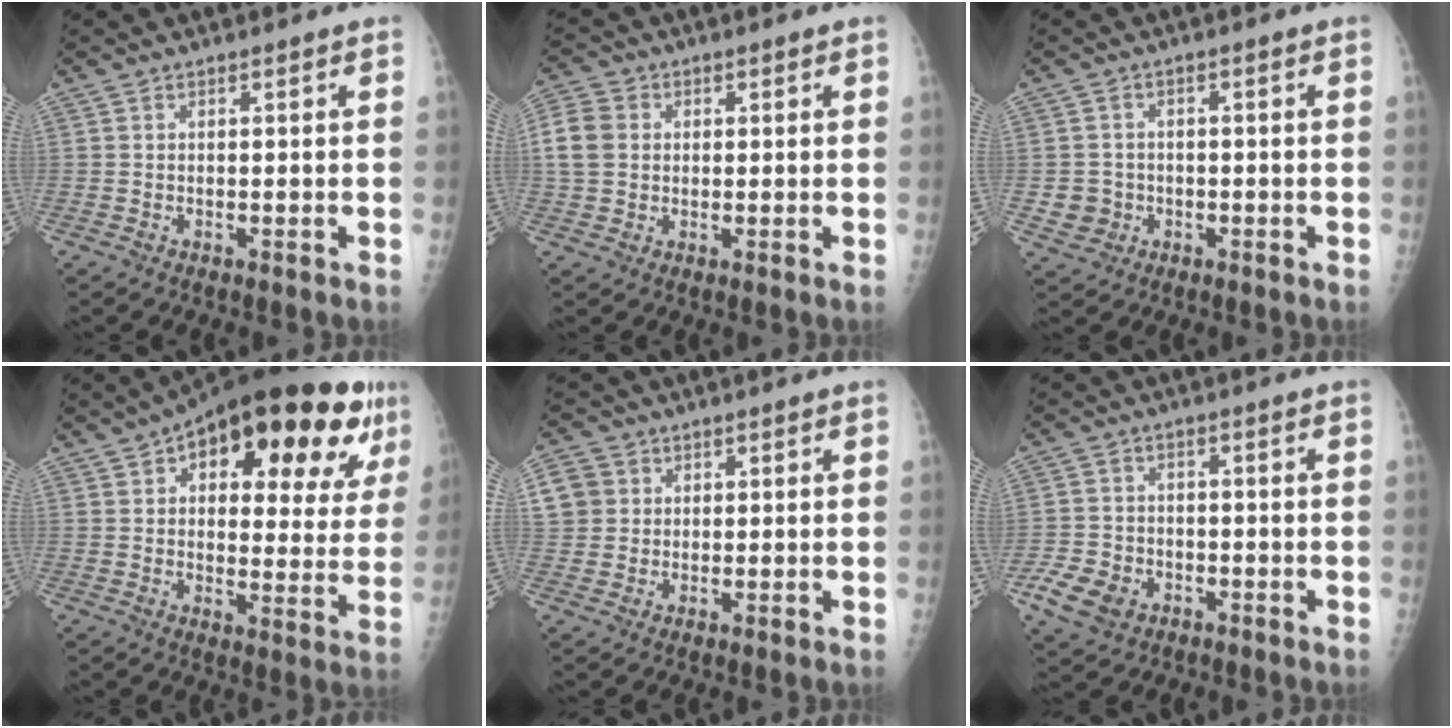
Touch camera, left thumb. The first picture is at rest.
{"total": 21.9, "force": [4.3, 18.9, 10.4], "torque": [-0.329, 0.072, 0.096]}
{"total": 4.0, "force": [-1.0, 3.8, 0.5], "torque": [0.005, 0.006, -0.014]}
{"total": 26.7, "force": [12.8, 11.3, 20.5], "torque": [-0.253, 0.002, 0.177]}
{"total": 8.0, "force": [2.1, 7.4, 2.4], "torque": [-0.049, 0.009, 0.042]}
{"total": 7.5, "force": [-3.7, 5.6, 3.3], "torque": [-0.061, 0.012, -0.059]}